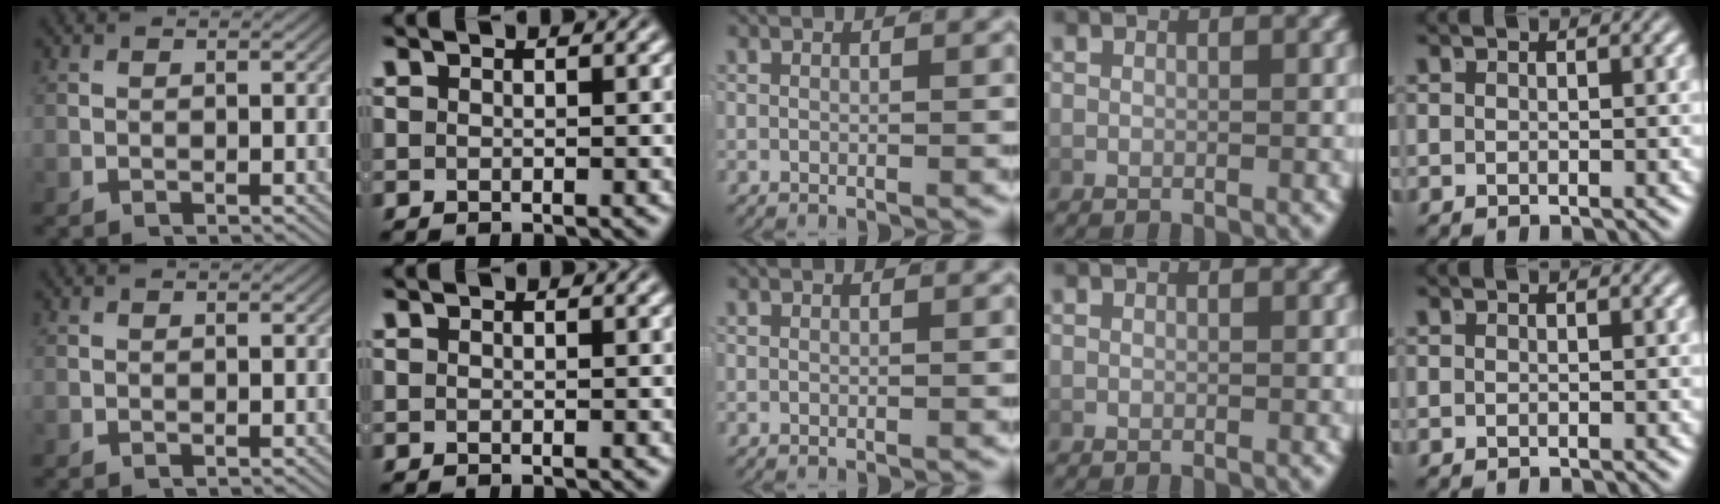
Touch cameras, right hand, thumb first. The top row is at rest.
{}